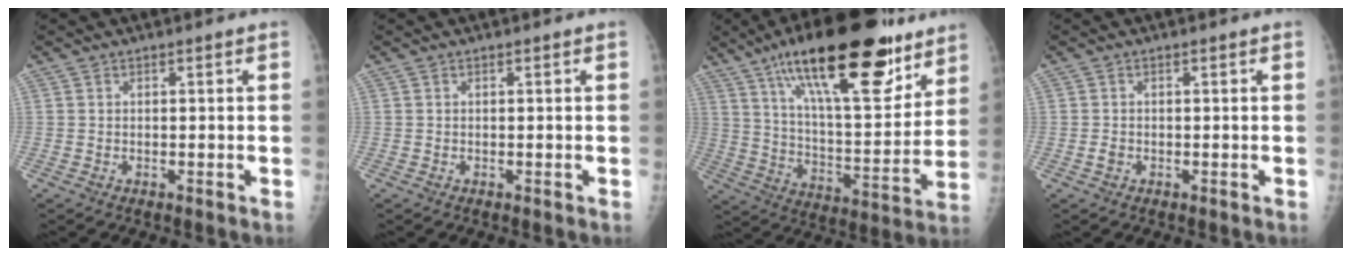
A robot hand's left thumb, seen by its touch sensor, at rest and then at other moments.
{"total": 0.0}
{"total": 28.6, "force": [17.4, 9.7, 20.5], "torque": [-0.293, -0.049, 0.281]}
{"total": 1.1, "force": [-0.4, 0.8, 0.5], "torque": [-0.009, 0.001, -0.006]}